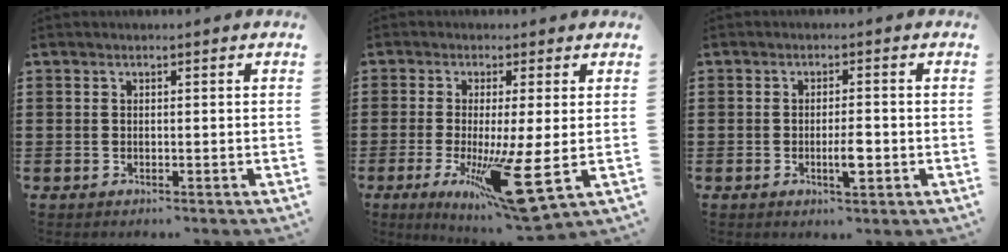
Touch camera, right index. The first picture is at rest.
{"total": 11.7, "force": [-2.9, 0.4, 11.3], "torque": [-0.180, -0.033, -0.050]}
{"total": 3.7, "force": [-0.9, 0.9, 3.5], "torque": [-0.067, -0.002, -0.018]}